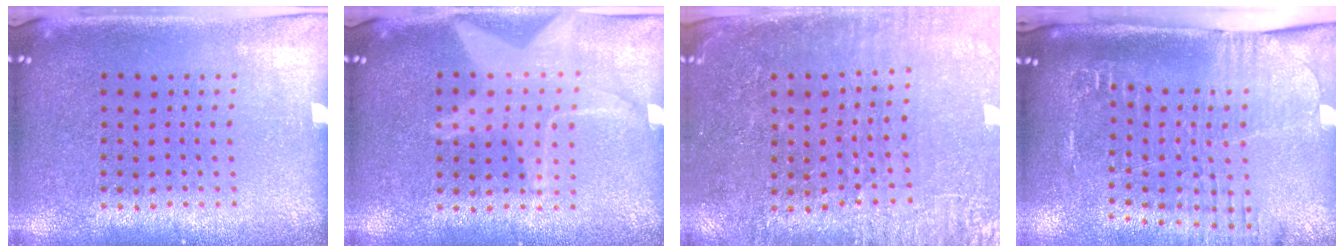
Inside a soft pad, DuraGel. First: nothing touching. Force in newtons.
{"total": 1.6, "press": 1.6, "slide": 0.2}
{"total": 3.0, "press": 2.8, "slide": 0.9}
{"total": 2.5, "press": 2.1, "slide": 1.3}